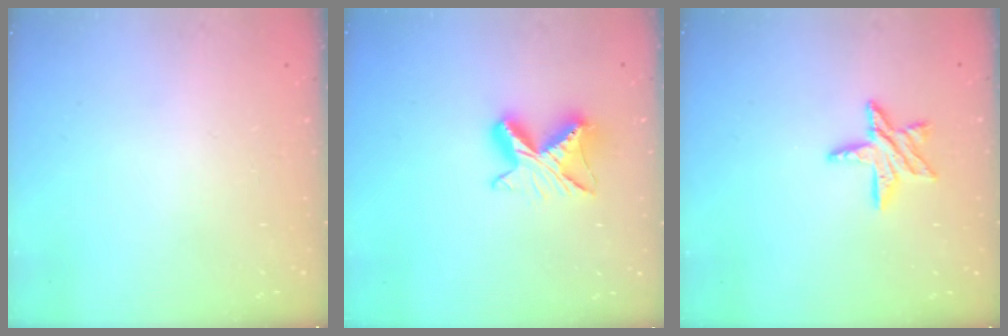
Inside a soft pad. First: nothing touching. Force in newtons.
{"total": 9.8, "press": 9.8, "slide": 1.1}
{"total": 10.0, "press": 9.9, "slide": 0.9}